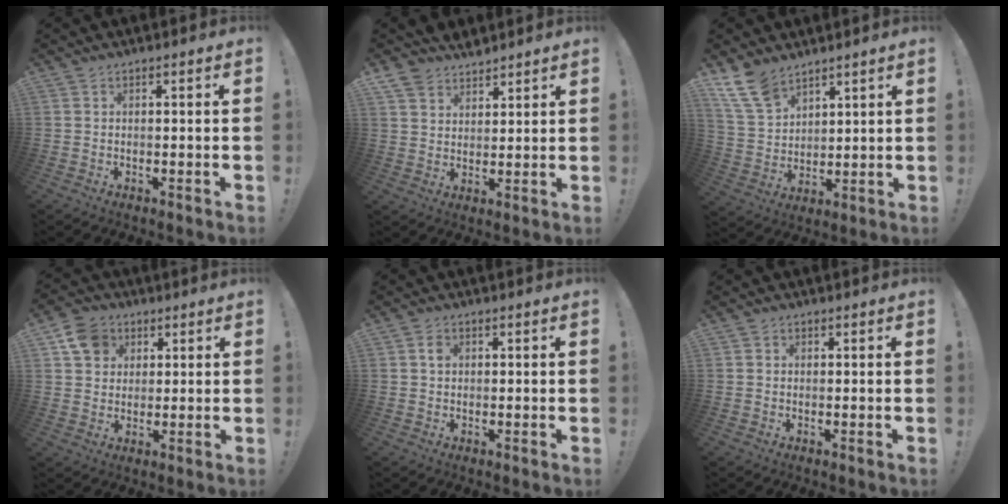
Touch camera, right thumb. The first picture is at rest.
{"total": 6.5, "force": [5.7, 3.1, 0.5], "torque": [-0.018, -0.038, 0.112]}
{"total": 13.5, "force": [9.5, 8.1, 5.2], "torque": [-0.109, -0.047, 0.188]}
{"total": 9.2, "force": [4.0, 7.7, 3.2], "torque": [-0.048, -0.014, 0.080]}
{"total": 2.2, "force": [0.5, 1.9, 1.1], "torque": [-0.003, -0.004, 0.004]}
{"total": 0.8, "force": [0.1, 0.8, 0.2], "torque": [0.000, 0.001, 0.001]}